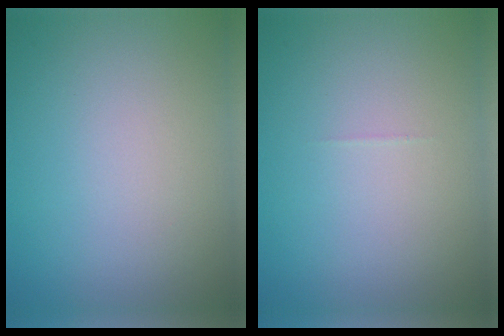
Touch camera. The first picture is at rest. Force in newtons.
{"total": 0.0}